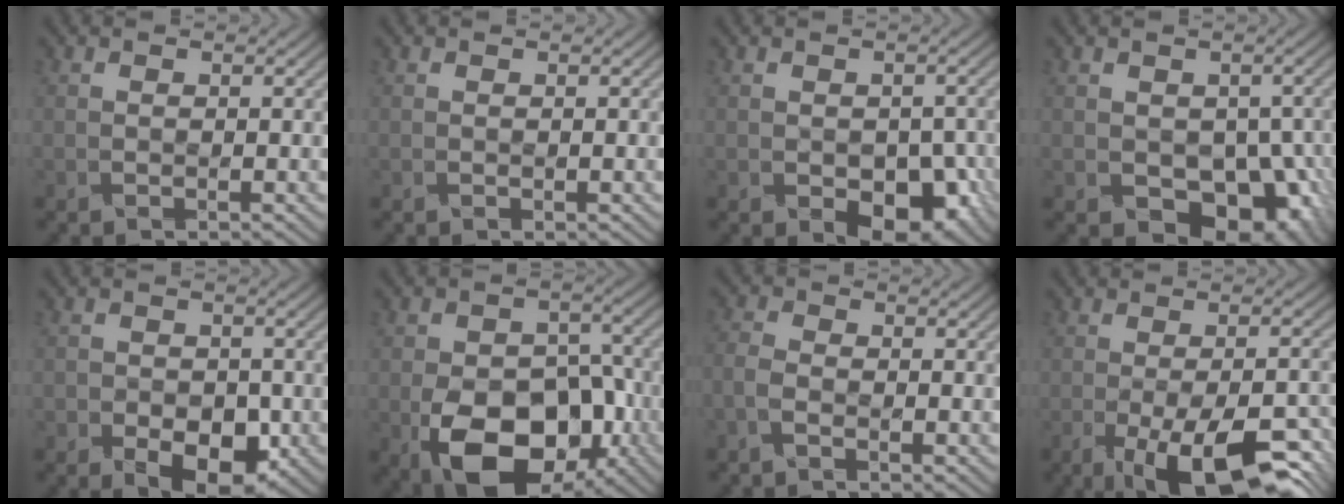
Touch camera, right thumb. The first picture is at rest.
{"total": 0.0}
{"total": 6.9, "force": [-2.5, 5.0, 4.1], "torque": [-0.055, -0.010, -0.042]}
{"total": 10.0, "force": [-2.5, 7.9, 5.5], "torque": [-0.089, -0.010, -0.053]}
{"total": 7.7, "force": [-3.4, 5.3, 4.4], "torque": [-0.077, -0.011, -0.060]}
{"total": 15.2, "force": [-6.3, 9.1, 10.5], "torque": [-0.179, -0.030, -0.095]}
{"total": 2.4, "force": [-1.8, 0.7, 1.5], "torque": [-0.059, 0.004, -0.034]}
{"total": 14.4, "force": [-8.0, 6.1, 10.4], "torque": [-0.166, -0.025, -0.101]}